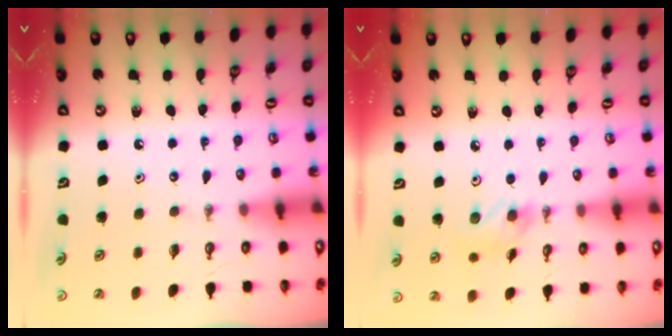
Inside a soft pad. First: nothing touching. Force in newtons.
{"total": 6.2, "press": 6.1, "slide": 1.0}